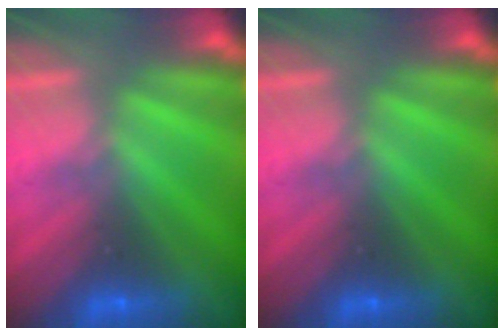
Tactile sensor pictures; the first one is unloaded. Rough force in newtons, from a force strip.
{"total": 0.0}